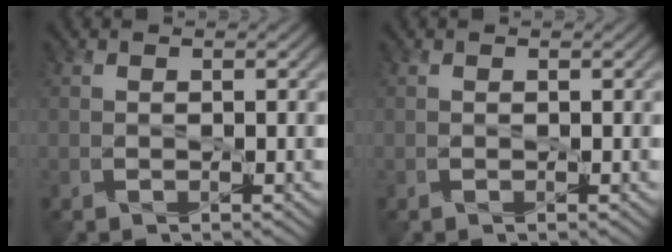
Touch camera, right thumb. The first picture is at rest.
{"total": 0.0}